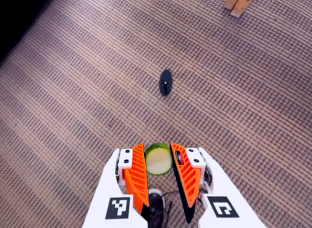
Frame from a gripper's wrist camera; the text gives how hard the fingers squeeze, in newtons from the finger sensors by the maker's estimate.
{"total": 10.0, "left": 10.6, "right": 9.4}